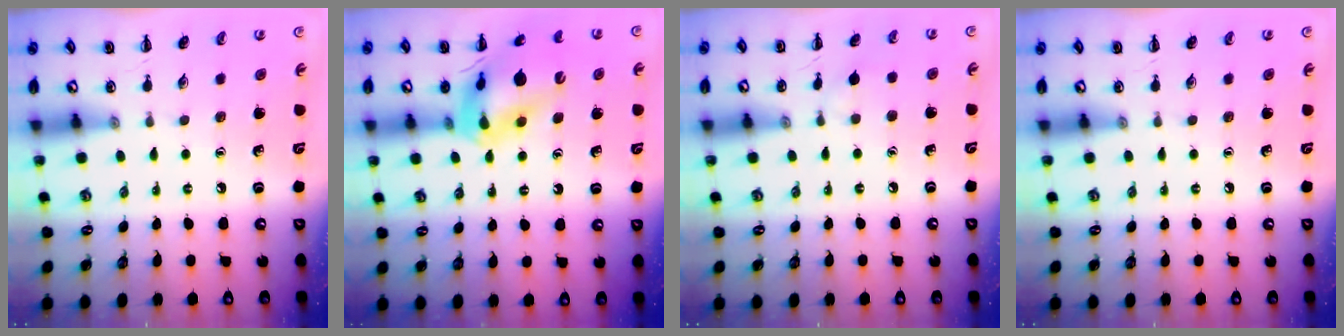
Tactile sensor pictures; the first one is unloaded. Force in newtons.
{"total": 15.5, "press": 15.4, "slide": 2.3}
{"total": 4.5, "press": 4.2, "slide": 1.6}
{"total": 0.0}